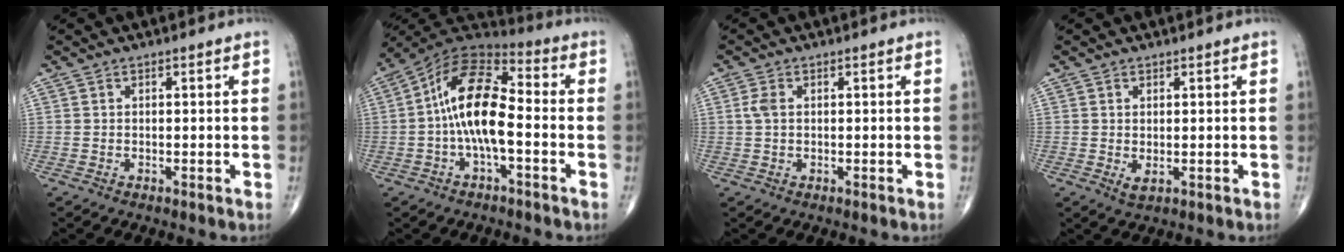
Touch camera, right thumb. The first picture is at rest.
{"total": 14.4, "force": [-1.6, 6.1, 12.9], "torque": [-0.230, 0.044, -0.043]}
{"total": 2.0, "force": [0.3, 1.2, 1.6], "torque": [-0.044, 0.005, 0.006]}
{"total": 1.9, "force": [-0.1, 0.9, 1.6], "torque": [-0.032, -0.005, 0.005]}